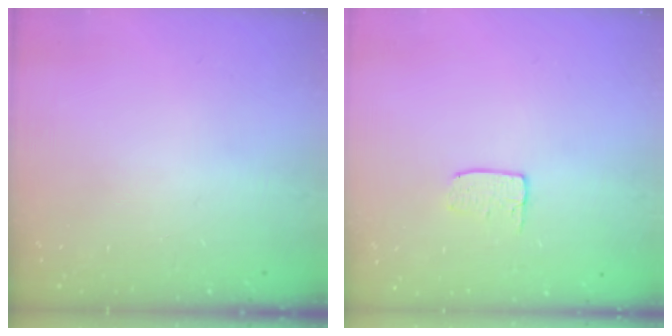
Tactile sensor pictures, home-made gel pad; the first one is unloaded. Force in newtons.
{"total": 4.3, "press": 4.3, "slide": 0.3}